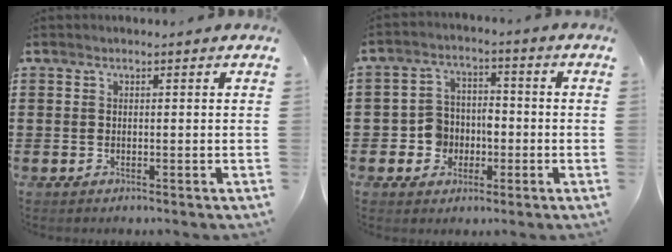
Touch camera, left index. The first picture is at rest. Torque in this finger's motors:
{"motor_torque": [0.54, 0.57, 0.20, 0.04]}